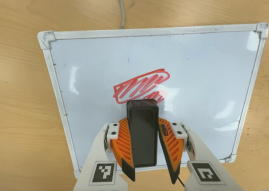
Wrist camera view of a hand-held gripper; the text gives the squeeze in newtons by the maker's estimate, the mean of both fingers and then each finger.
{"total": 13.4, "left": 14.2, "right": 12.7}